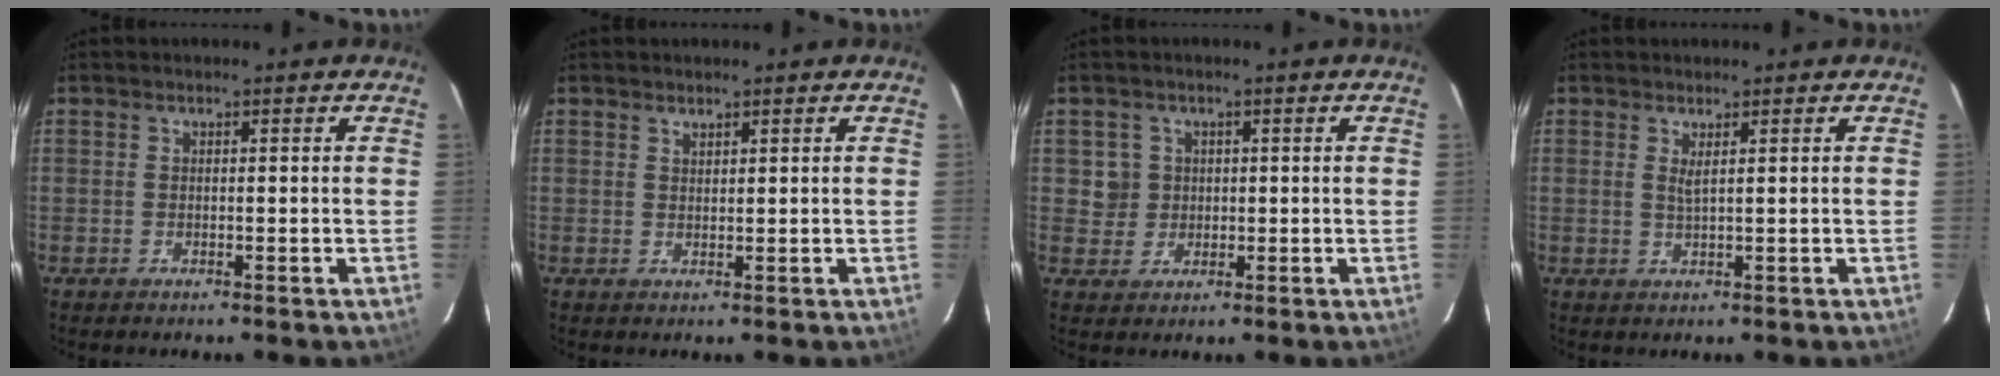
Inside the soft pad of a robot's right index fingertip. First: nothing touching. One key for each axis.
{"total": 1.0, "fx": 1.0, "fy": 0.3, "fz": 0.1, "tx": -0.002, "ty": 0.001, "tz": 0.019}
{"total": 3.5, "fx": 0.6, "fy": 3.5, "fz": 0.1, "tx": 0.012, "ty": 0.019, "tz": 0.014}
{"total": 1.5, "fx": 0.8, "fy": -0.1, "fz": 1.3, "tx": -0.024, "ty": -0.003, "tz": 0.013}